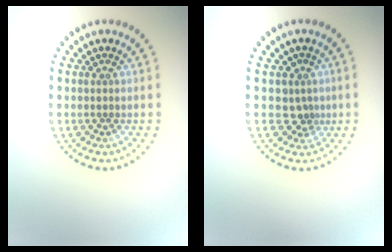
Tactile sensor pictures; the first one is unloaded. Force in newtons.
{"total": 2.0, "press": 1.4, "slide": 1.4}